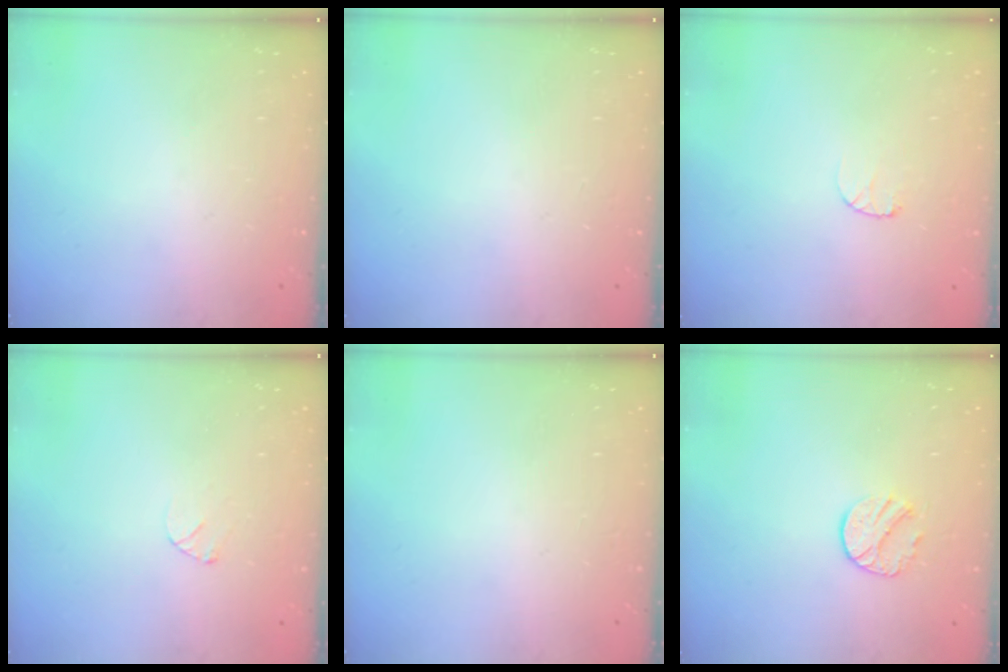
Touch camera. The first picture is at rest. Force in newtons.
{"total": 0.0}
{"total": 3.1, "press": 3.1, "slide": 0.3}
{"total": 3.6, "press": 3.6, "slide": 0.2}
{"total": 0.0}
{"total": 7.0, "press": 7.0, "slide": 0.7}